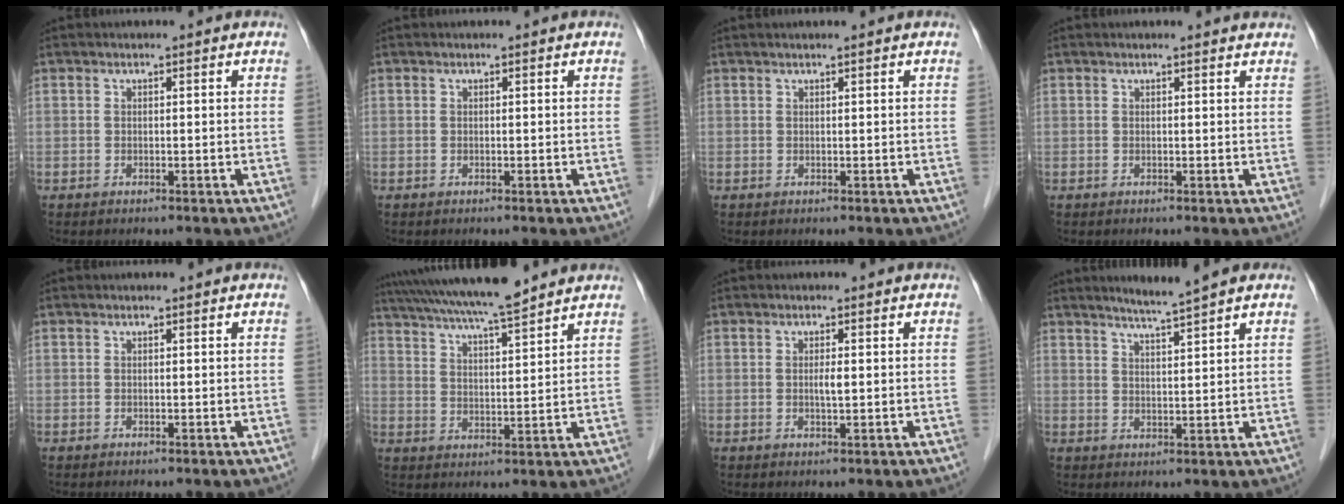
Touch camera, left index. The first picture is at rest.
{"total": 0.0}
{"total": 0.7, "force": [0.6, -0.1, 0.4], "torque": [-0.007, 0.005, 0.015]}
{"total": 3.4, "force": [3.3, 0.3, 0.8], "torque": [-0.012, 0.008, 0.028]}
{"total": 0.0}
{"total": 13.8, "force": [12.1, 0.0, 6.5], "torque": [-0.122, 0.021, 0.194]}
{"total": 1.4, "force": [0.0, 0.2, 1.4], "torque": [-0.027, -0.001, 0.002]}
{"total": 4.6, "force": [3.9, -0.8, 2.3], "torque": [-0.042, -0.003, 0.070]}